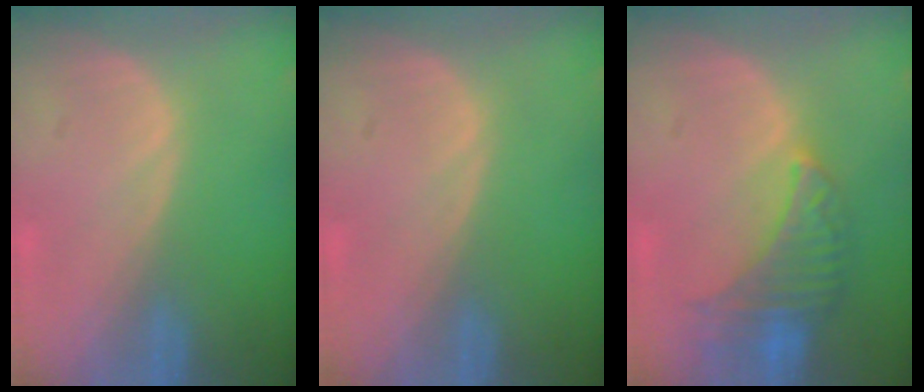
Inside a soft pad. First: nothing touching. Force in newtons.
{"total": 0.0}
{"total": 7.0, "press": 6.8, "slide": 1.5}